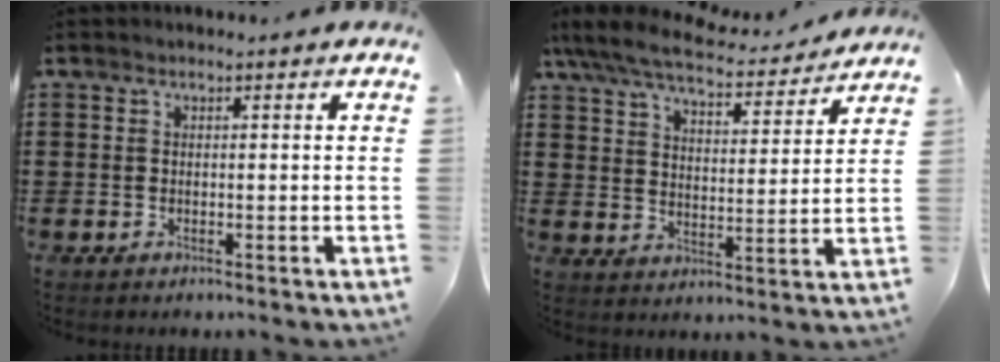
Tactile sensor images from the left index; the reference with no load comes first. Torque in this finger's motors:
{"motor_torque": [1.17, -0.97, 0.49, 0.19]}